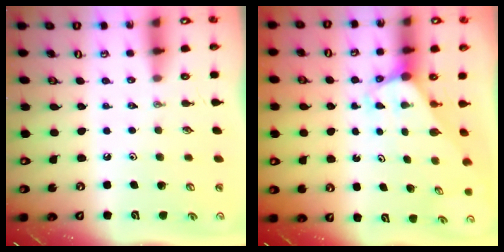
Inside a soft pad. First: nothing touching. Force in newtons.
{"total": 2.9, "press": 2.9, "slide": 0.0}